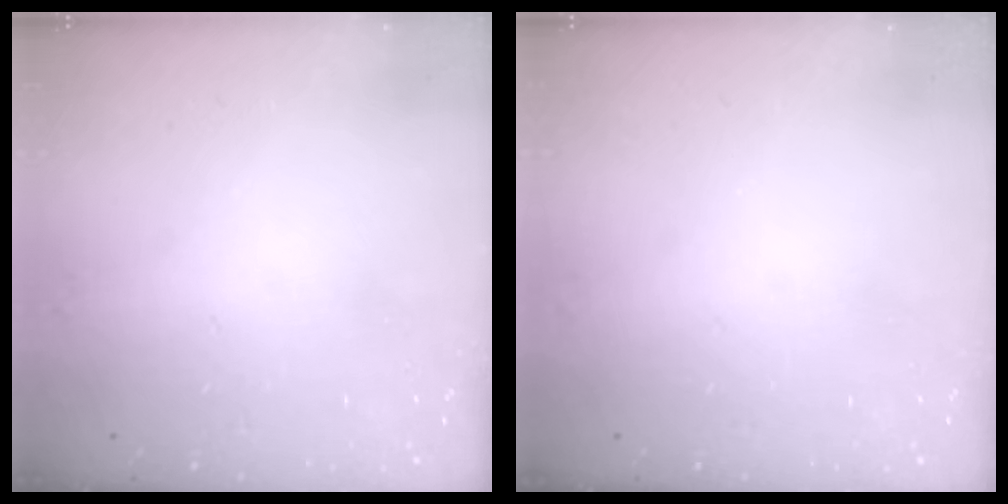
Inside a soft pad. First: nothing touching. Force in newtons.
{"total": 0.0}